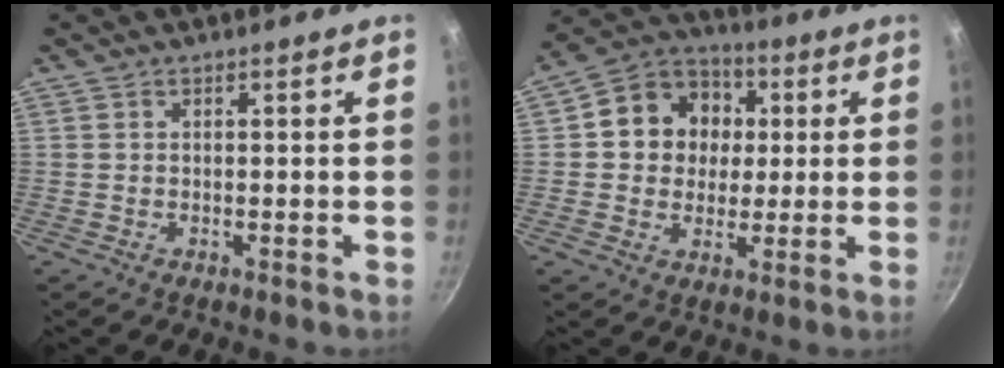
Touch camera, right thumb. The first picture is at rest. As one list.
[{"total": 12.8, "force": [2.0, 11.1, 5.9], "torque": [-0.067, 0.014, 0.020]}]